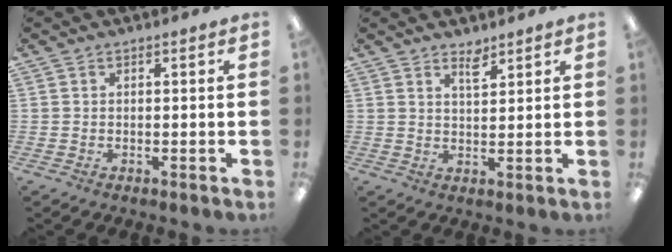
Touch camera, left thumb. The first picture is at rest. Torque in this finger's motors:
{"motor_torque": [-0.29, -0.23, -0.27, -0.03, 0.04]}